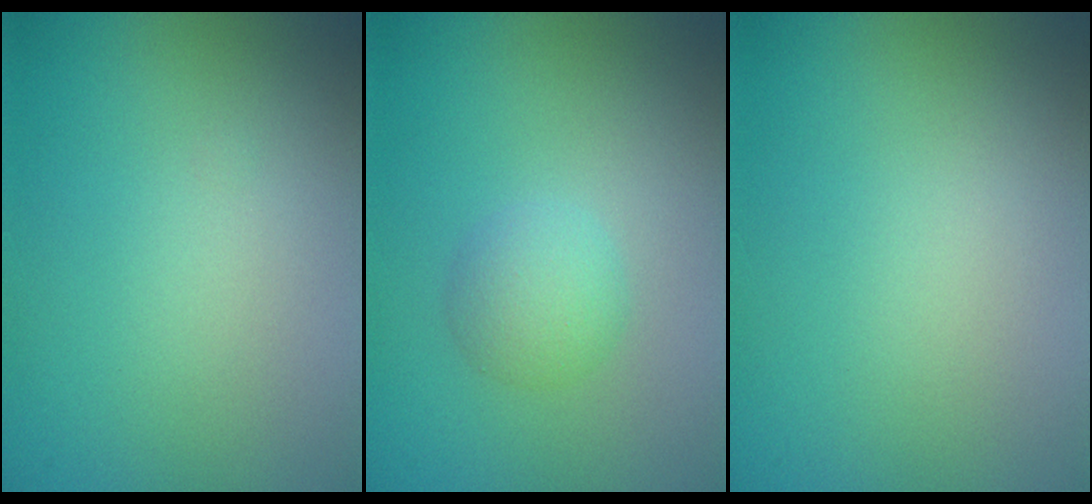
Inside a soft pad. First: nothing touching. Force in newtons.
{"total": 2.1, "press": 2.1, "slide": 0.1}
{"total": 0.0}